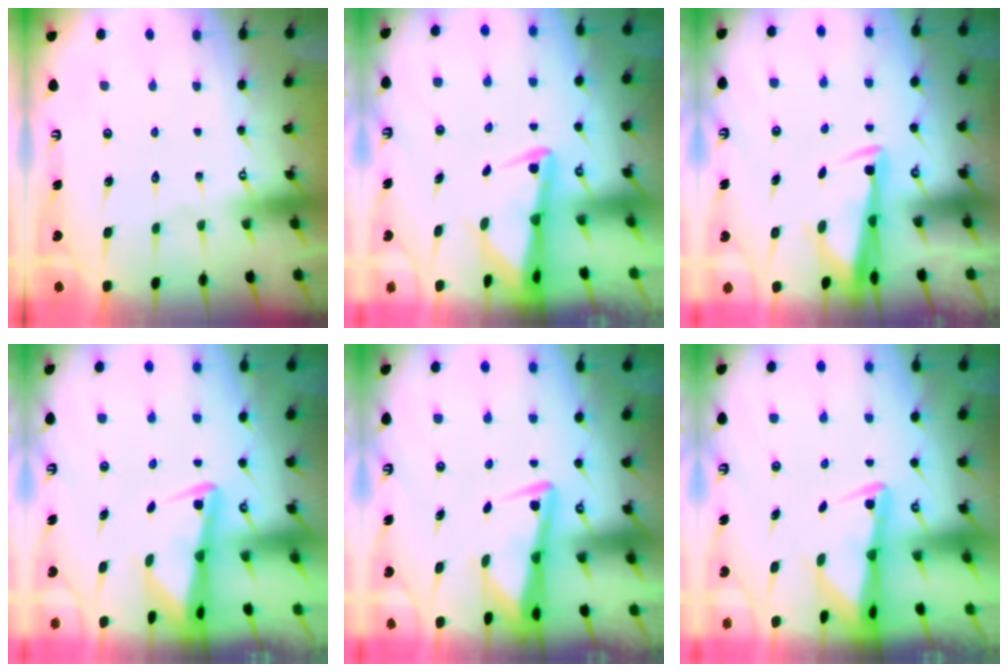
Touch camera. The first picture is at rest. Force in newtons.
{"total": 2.9, "press": 2.8, "slide": 0.7}
{"total": 3.3, "press": 3.2, "slide": 0.7}
{"total": 2.8, "press": 2.7, "slide": 0.6}
{"total": 3.7, "press": 3.7, "slide": 0.6}
{"total": 2.5, "press": 2.4, "slide": 0.5}